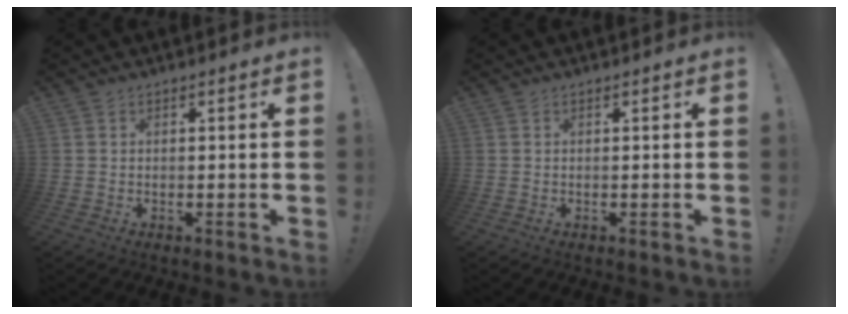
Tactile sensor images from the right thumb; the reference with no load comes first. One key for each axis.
{"total": 0.0}